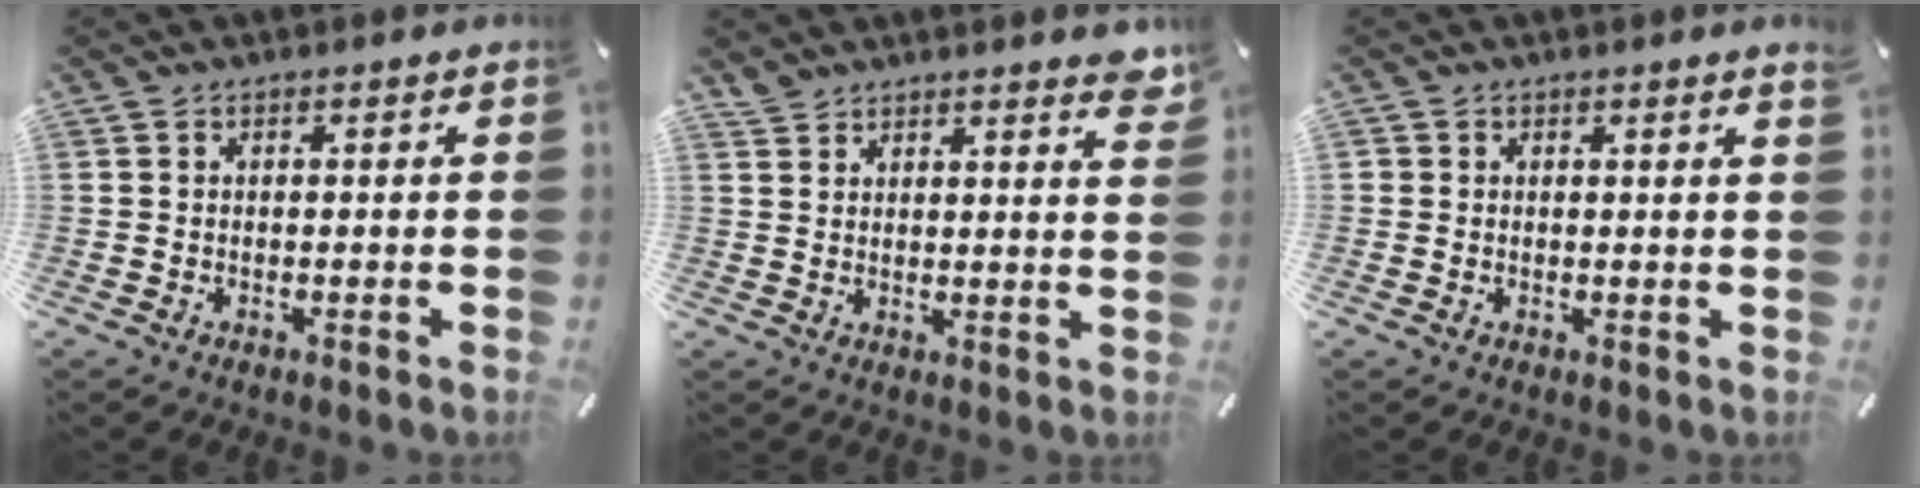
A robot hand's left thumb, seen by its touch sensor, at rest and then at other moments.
{"total": 5.0, "force": [4.4, 1.5, 1.7], "torque": [-0.030, -0.022, 0.081]}
{"total": 0.6, "force": [0.6, 0.0, 0.2], "torque": [-0.004, -0.001, 0.011]}